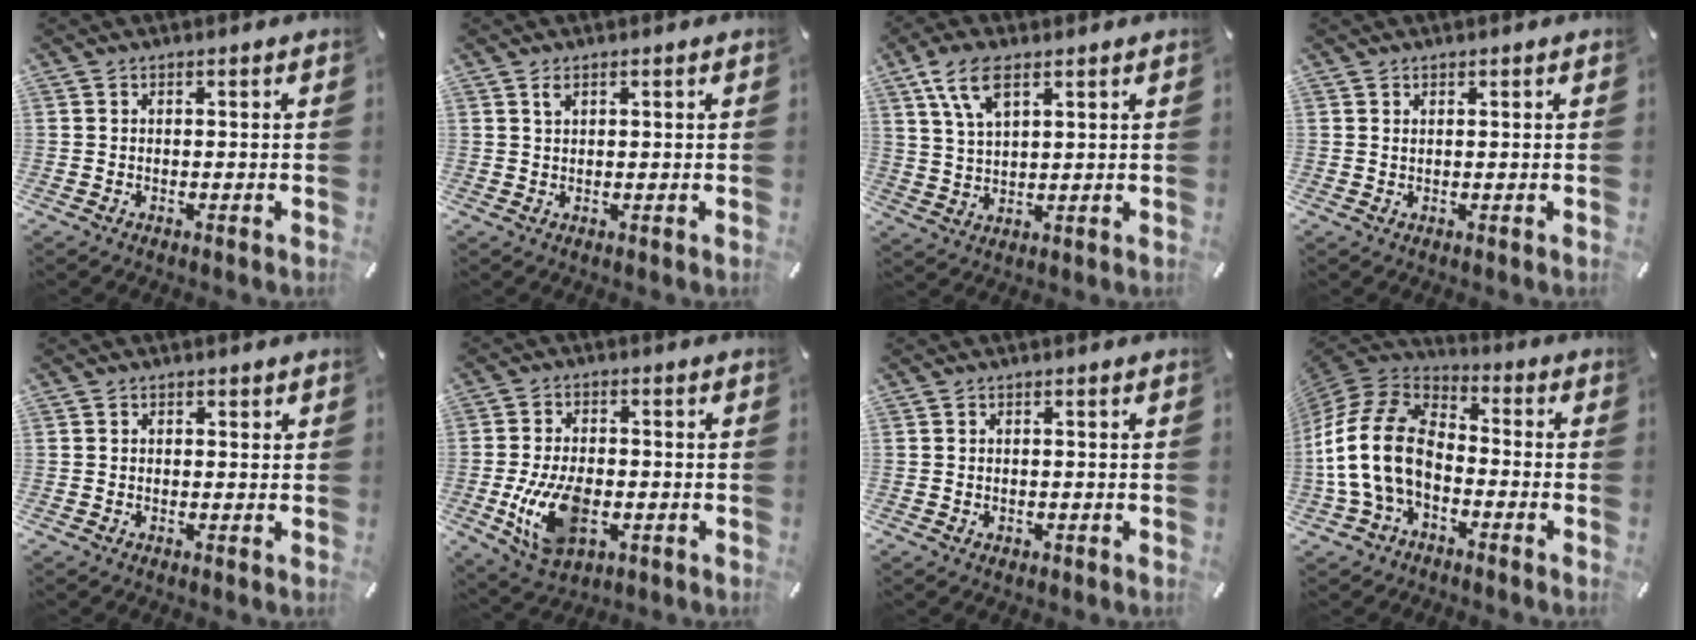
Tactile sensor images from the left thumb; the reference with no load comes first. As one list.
[{"total": 1.4, "force": [0.8, 0.6, 0.9], "torque": [-0.020, 0.000, 0.014]}, {"total": 8.7, "force": [5.0, 3.8, 6.0], "torque": [-0.134, -0.002, 0.092]}, {"total": 0.5, "force": [0.4, 0.2, 0.3], "torque": [-0.005, -0.001, 0.008]}, {"total": 1.0, "force": [0.1, 1.0, 0.2], "torque": [0.004, 0.003, -0.002]}, {"total": 12.6, "force": [-3.0, 7.8, 9.4], "torque": [-0.196, -0.001, -0.051]}, {"total": 0.8, "force": [-0.1, 0.8, 0.3], "torque": [-0.004, 0.004, -0.004]}, {"total": 16.0, "force": [-5.0, 10.8, 10.7], "torque": [-0.230, 0.031, -0.095]}]